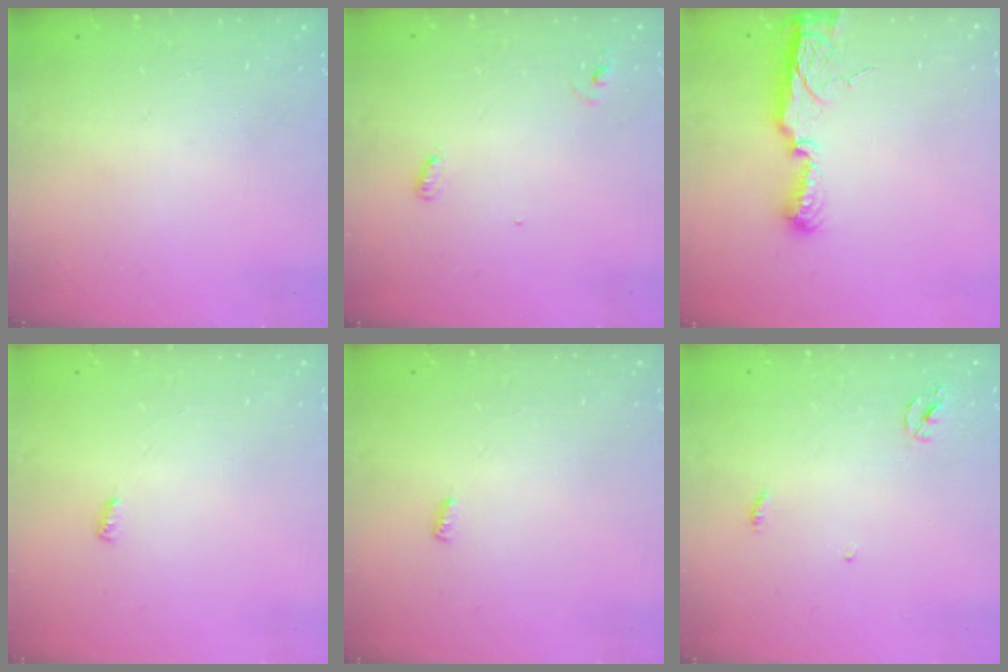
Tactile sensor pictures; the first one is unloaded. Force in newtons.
{"total": 4.5, "press": 4.5, "slide": 0.4}
{"total": 8.1, "press": 8.1, "slide": 0.7}
{"total": 2.8, "press": 2.8, "slide": 0.4}
{"total": 2.8, "press": 2.8, "slide": 0.4}
{"total": 2.5, "press": 2.5, "slide": 0.1}